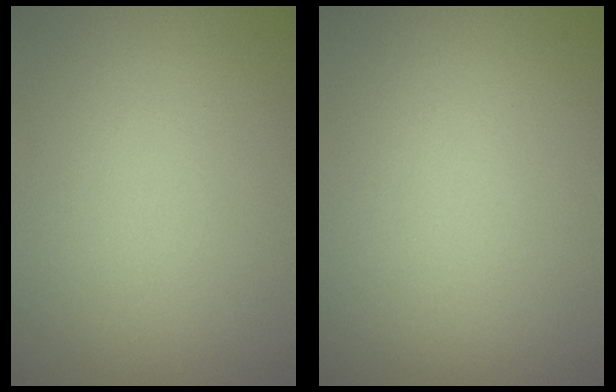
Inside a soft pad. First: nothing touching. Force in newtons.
{"total": 0.0}